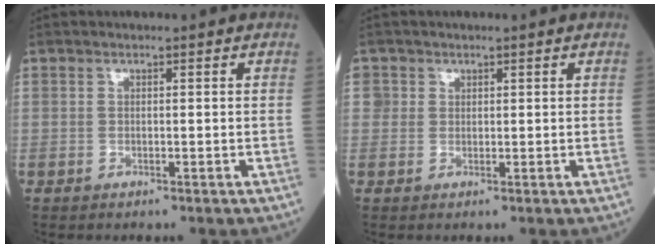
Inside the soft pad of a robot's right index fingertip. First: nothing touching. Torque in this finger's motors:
{"motor_torque": [-0.05, 0.00, -0.04, 0.00]}